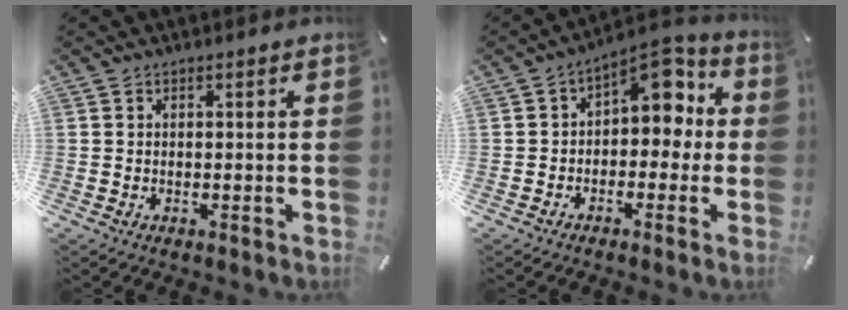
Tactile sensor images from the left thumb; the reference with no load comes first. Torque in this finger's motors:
{"motor_torque": [0.13, 0.58, 0.57, -0.49, 0.16]}